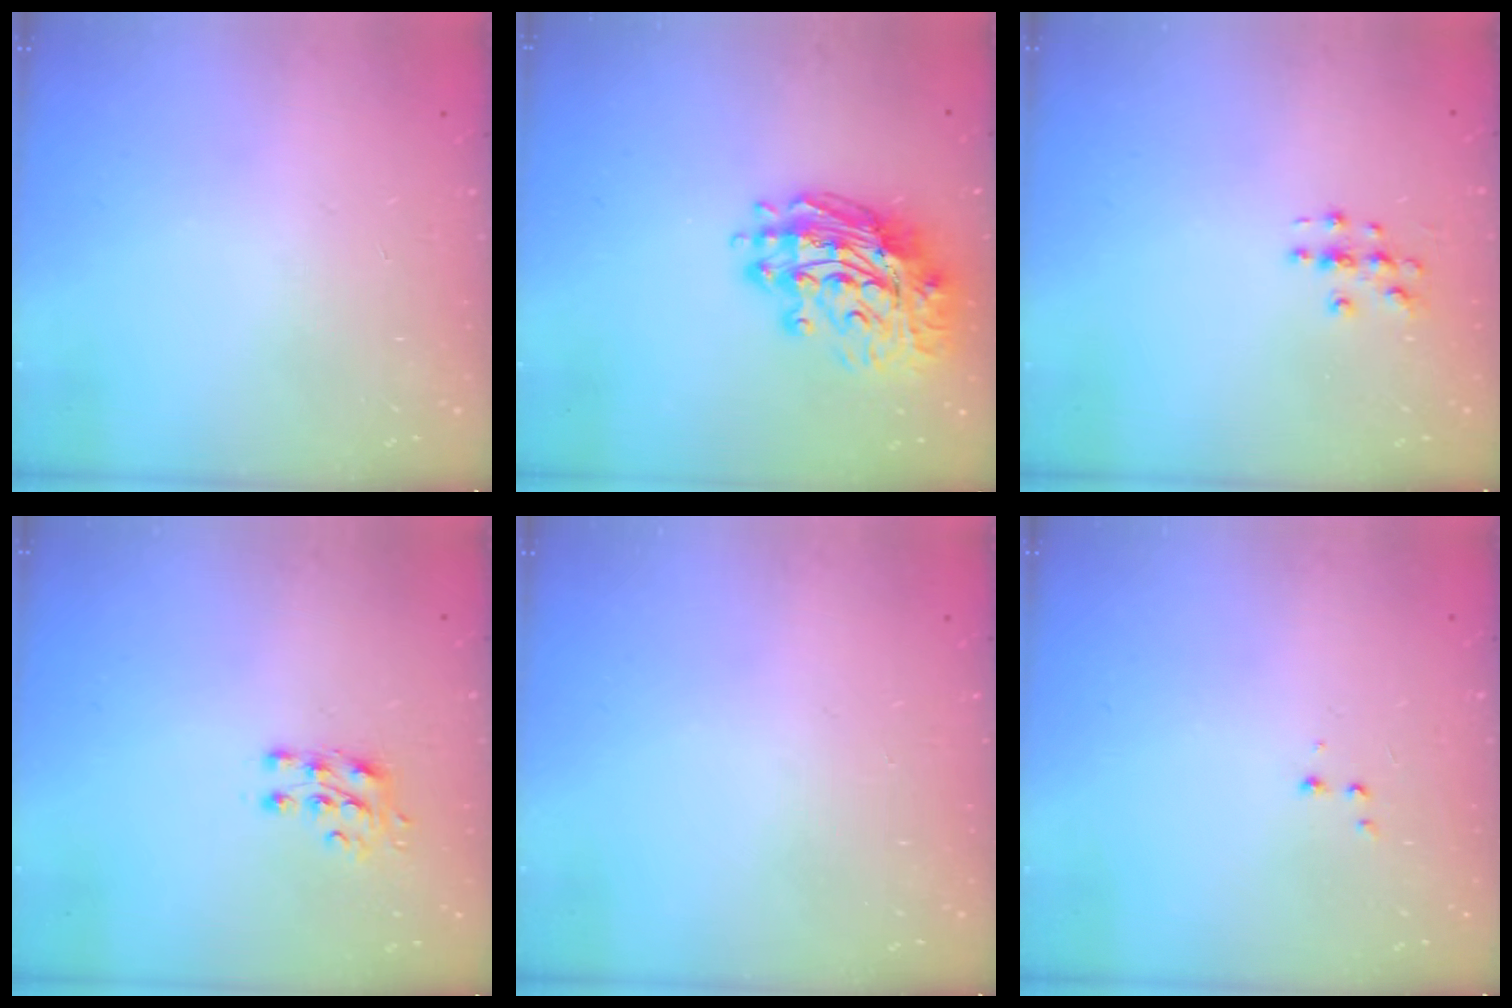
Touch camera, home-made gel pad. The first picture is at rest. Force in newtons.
{"total": 15.0, "press": 14.9, "slide": 1.6}
{"total": 3.2, "press": 3.2, "slide": 0.1}
{"total": 7.1, "press": 7.1, "slide": 0.8}
{"total": 0.0}
{"total": 2.6, "press": 2.5, "slide": 0.6}